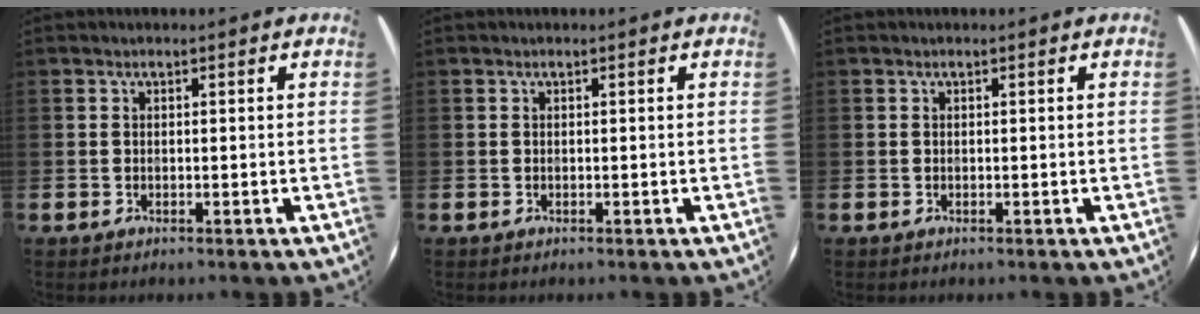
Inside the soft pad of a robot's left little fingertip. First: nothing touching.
{"total": 0.0}
{"total": 0.0}